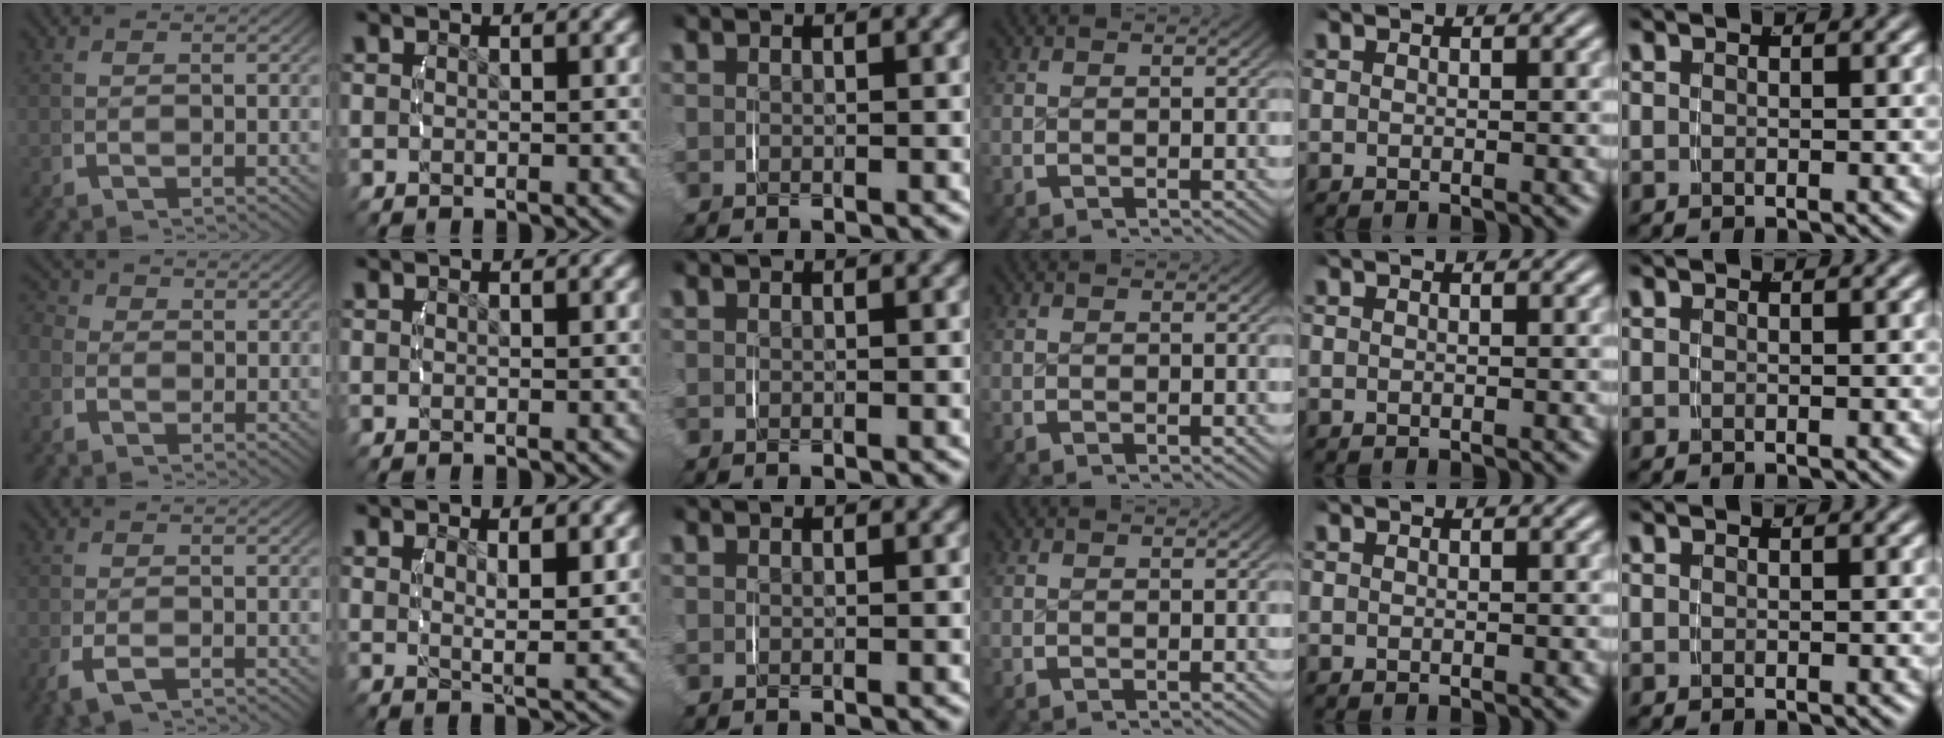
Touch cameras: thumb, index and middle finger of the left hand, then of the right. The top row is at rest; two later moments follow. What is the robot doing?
{"motion": "lift_and_place", "object": "toothpaste"}